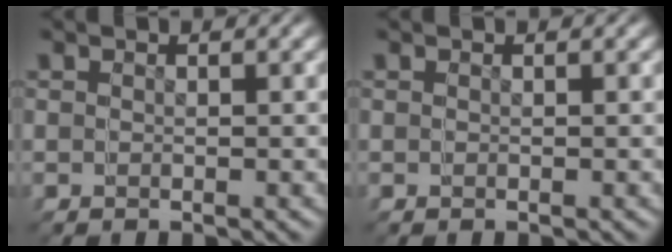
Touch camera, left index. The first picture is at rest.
{"total": 0.0}